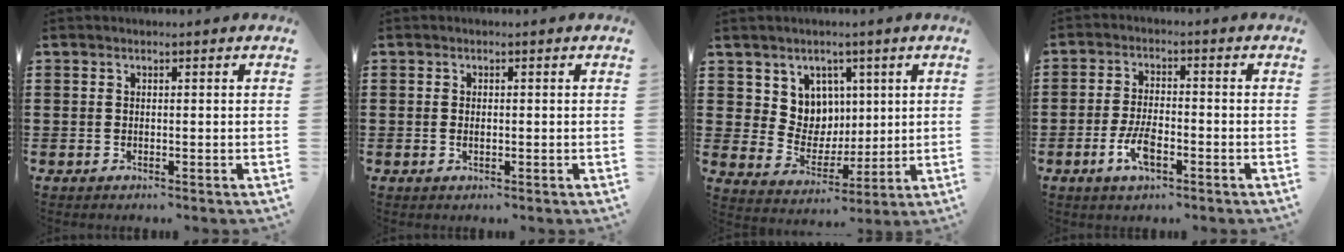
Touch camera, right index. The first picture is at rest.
{"total": 0.9, "force": [-0.1, 0.3, 0.8], "torque": [-0.017, -0.003, -0.001]}
{"total": 7.2, "force": [3.5, 6.2, 0.7], "torque": [-0.049, -0.013, 0.068]}
{"total": 5.3, "force": [-2.3, 2.2, 4.2], "torque": [-0.098, -0.002, -0.048]}